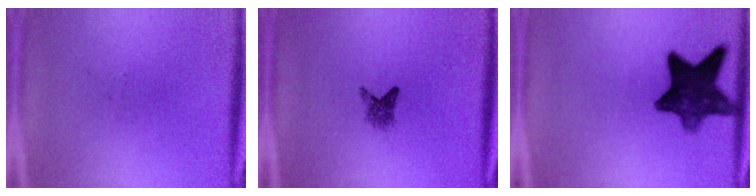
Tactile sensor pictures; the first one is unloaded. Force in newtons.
{"total": 2.1}
{"total": 11.0}